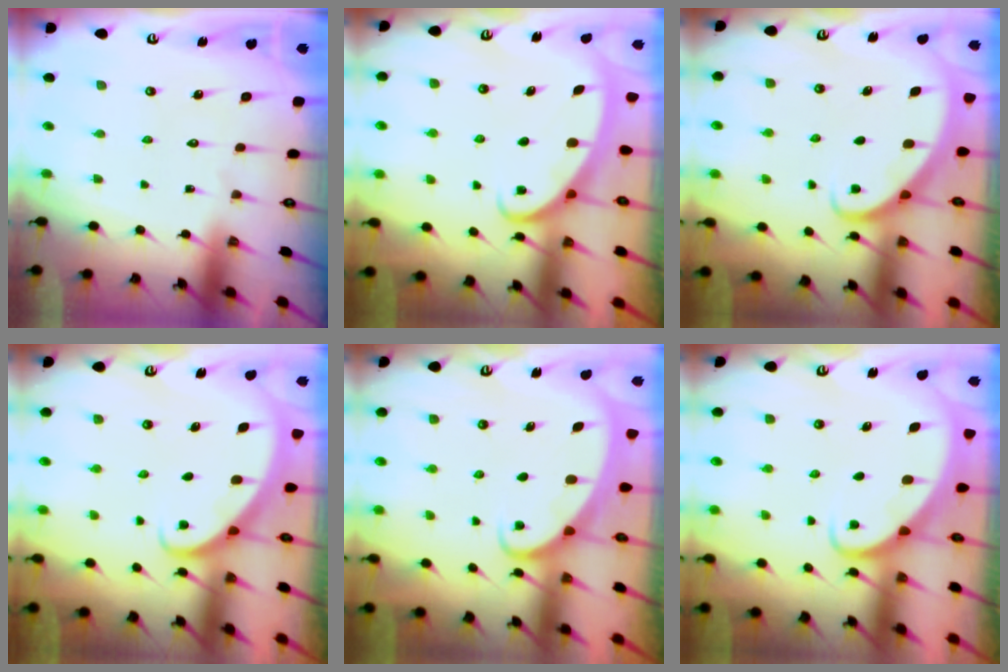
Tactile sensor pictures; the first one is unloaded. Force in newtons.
{"total": 2.5, "press": 2.5, "slide": 0.4}
{"total": 2.9, "press": 2.9, "slide": 0.2}
{"total": 2.7, "press": 2.7, "slide": 0.2}
{"total": 2.2, "press": 2.2, "slide": 0.0}
{"total": 2.5, "press": 2.5, "slide": 0.2}